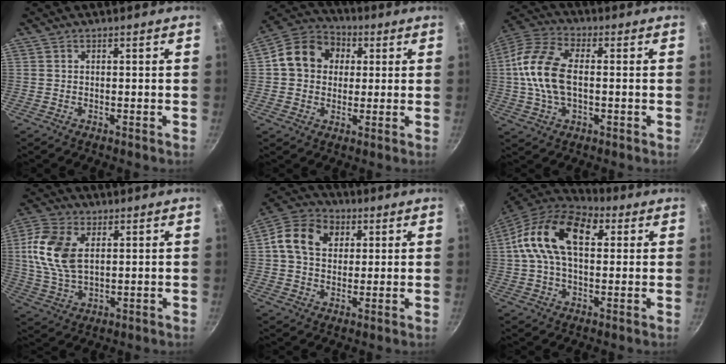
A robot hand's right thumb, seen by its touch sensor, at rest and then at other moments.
{"total": 12.1, "force": [2.3, 10.2, 6.1], "torque": [-0.075, 0.019, 0.017]}
{"total": 13.9, "force": [0.0, 8.0, 11.3], "torque": [-0.220, 0.028, -0.017]}
{"total": 12.3, "force": [2.9, 7.4, 9.4], "torque": [-0.182, -0.004, 0.056]}
{"total": 11.5, "force": [3.0, 8.8, 6.8], "torque": [-0.106, 0.011, 0.035]}
{"total": 17.4, "force": [4.1, 10.3, 13.5], "torque": [-0.219, 0.017, 0.050]}